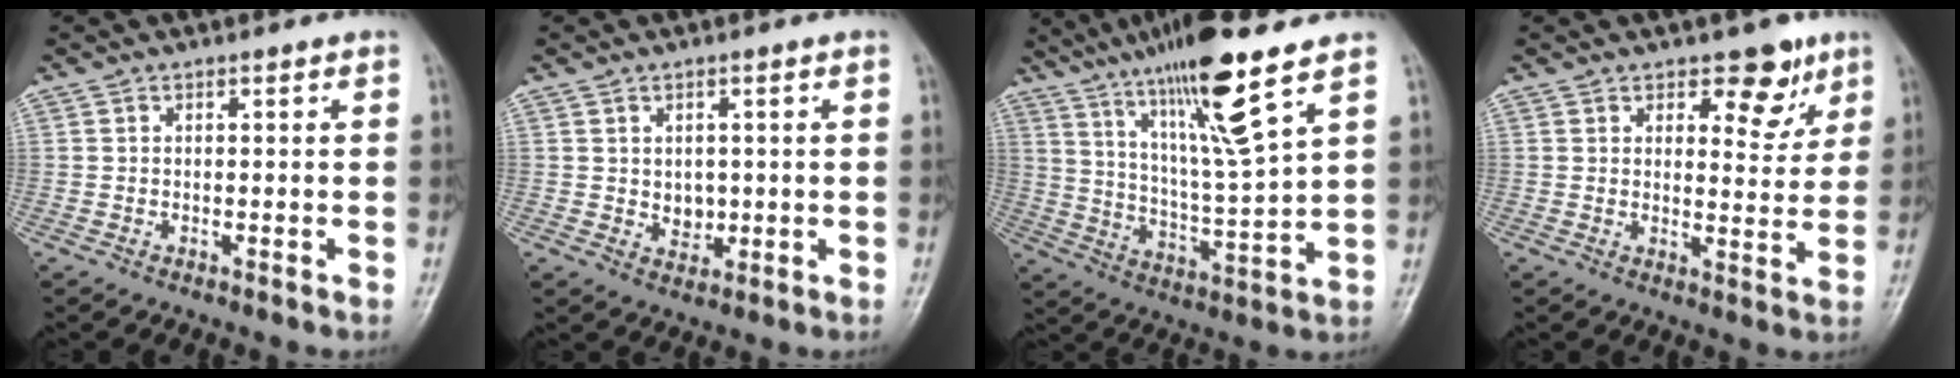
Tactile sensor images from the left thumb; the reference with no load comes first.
{"total": 3.6, "force": [0.2, 2.9, 2.1], "torque": [-0.016, -0.005, 0.011]}
{"total": 17.6, "force": [10.9, 1.3, 13.8], "torque": [-0.236, -0.053, 0.194]}
{"total": 7.5, "force": [4.5, 4.0, 4.4], "torque": [-0.022, -0.026, 0.060]}